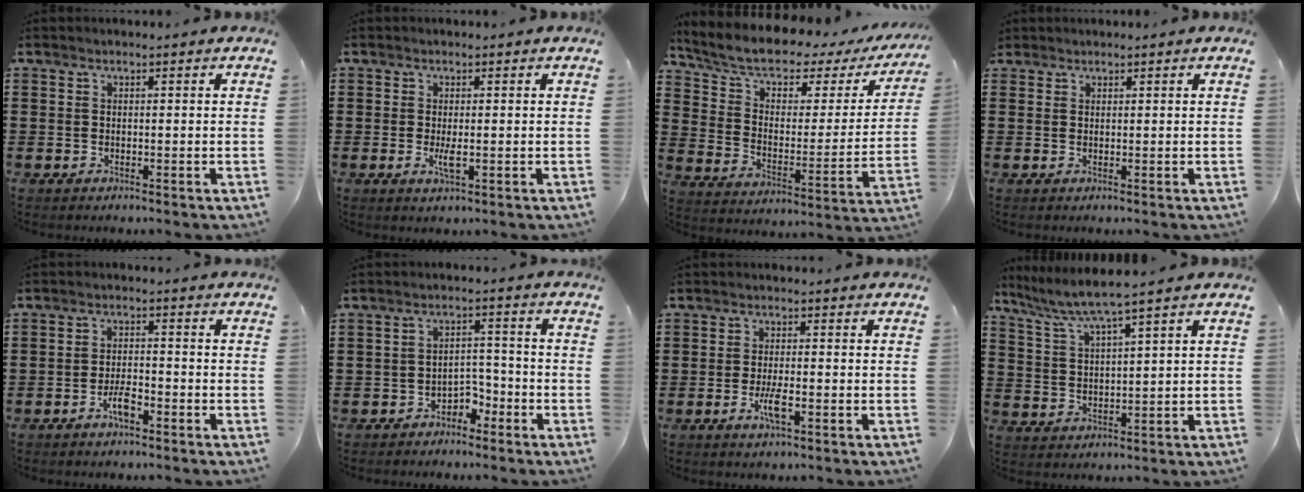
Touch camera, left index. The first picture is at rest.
{"total": 2.3, "force": [-0.2, 0.6, 2.2], "torque": [-0.046, -0.005, -0.006]}
{"total": 6.5, "force": [5.0, 2.6, 3.3], "torque": [-0.090, -0.035, 0.083]}
{"total": 1.0, "force": [0.9, 0.4, 0.1], "torque": [-0.004, 0.002, 0.018]}
{"total": 3.6, "force": [-2.1, 1.1, 2.7], "torque": [-0.052, 0.005, -0.041]}
{"total": 3.3, "force": [-2.8, 1.6, 0.9], "torque": [-0.022, 0.008, -0.058]}
{"total": 3.8, "force": [-1.2, 0.8, 3.5], "torque": [-0.079, -0.007, -0.027]}
{"total": 4.7, "force": [3.8, -0.6, 2.6], "torque": [-0.065, -0.022, 0.062]}